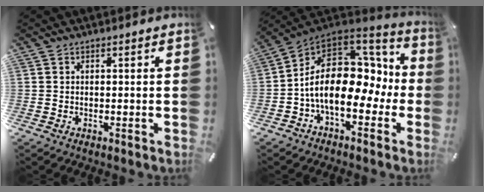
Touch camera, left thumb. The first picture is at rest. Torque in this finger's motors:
{"motor_torque": [0.79, 1.42, 2.30, 0.48, 0.76]}